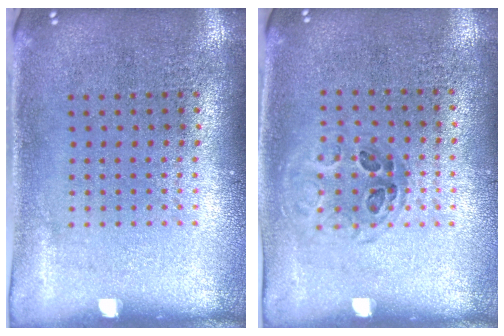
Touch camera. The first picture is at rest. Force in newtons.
{"total": 1.0, "press": 0.7, "slide": 0.6}